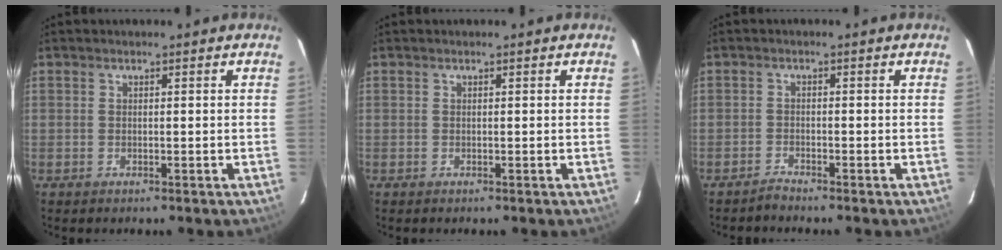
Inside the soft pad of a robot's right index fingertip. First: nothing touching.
{"total": 0.0}
{"total": 1.5, "force": [-1.4, -0.2, 0.0], "torque": [-0.001, -0.003, -0.031]}